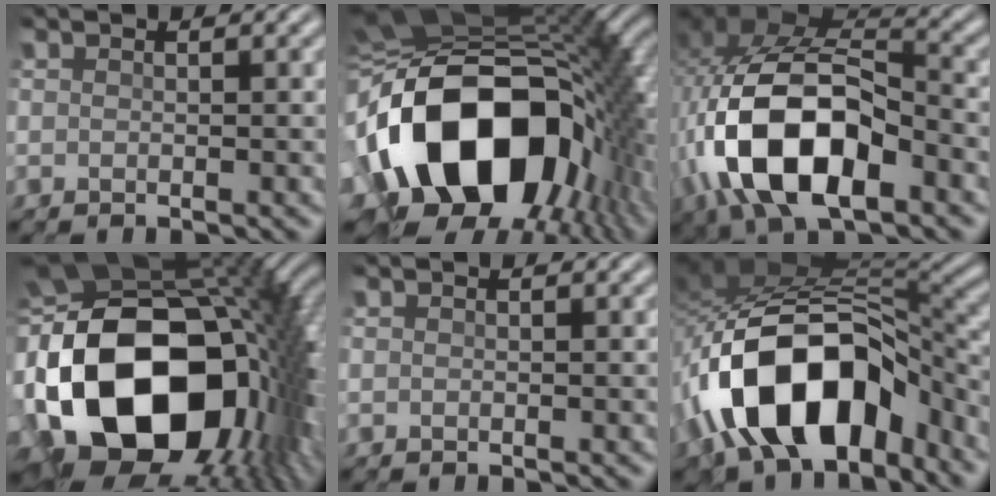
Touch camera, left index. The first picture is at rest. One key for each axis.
{"total": 19.4, "fx": -4.5, "fy": 12.5, "fz": 14.2, "tx": -0.285, "ty": -0.009, "tz": -0.071}
{"total": 13.7, "fx": -4.6, "fy": 7.1, "fz": 10.8, "tx": -0.222, "ty": -0.001, "tz": -0.089}
{"total": 20.2, "fx": -2.8, "fy": 13.4, "fz": 14.8, "tx": -0.333, "ty": -0.020, "tz": -0.025}
{"total": 0.0}
{"total": 14.0, "fx": -6.3, "fy": 7.8, "fz": 9.8, "tx": -0.166, "ty": 0.008, "tz": -0.114}